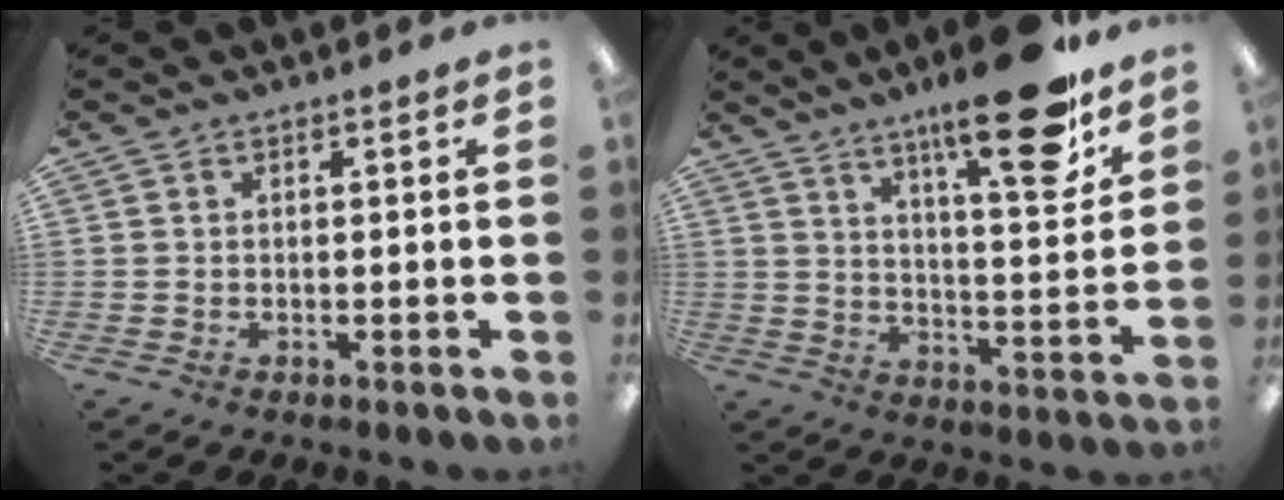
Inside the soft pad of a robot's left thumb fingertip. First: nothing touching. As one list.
[{"total": 19.5, "force": [13.6, 4.7, 13.1], "torque": [-0.187, -0.086, 0.211]}]